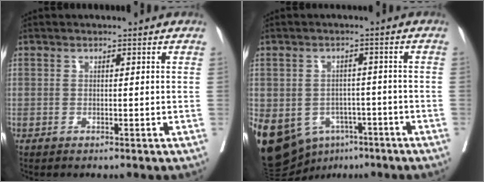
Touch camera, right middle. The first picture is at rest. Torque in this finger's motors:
{"motor_torque": [1.23, -0.91, 1.05, 0.21]}